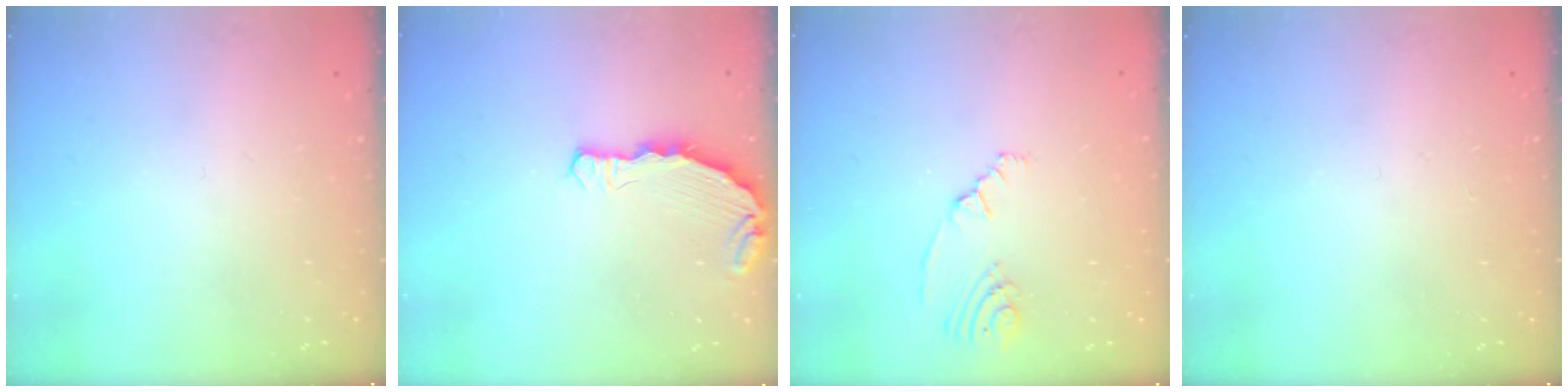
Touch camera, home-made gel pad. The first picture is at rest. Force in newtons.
{"total": 5.9, "press": 5.2, "slide": 2.8}
{"total": 3.6, "press": 2.9, "slide": 2.2}
{"total": 0.0}